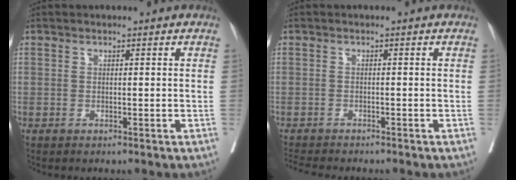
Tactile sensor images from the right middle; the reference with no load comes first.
{"total": 4.7, "force": [-4.4, 0.4, 1.6], "torque": [-0.023, -0.010, -0.071]}